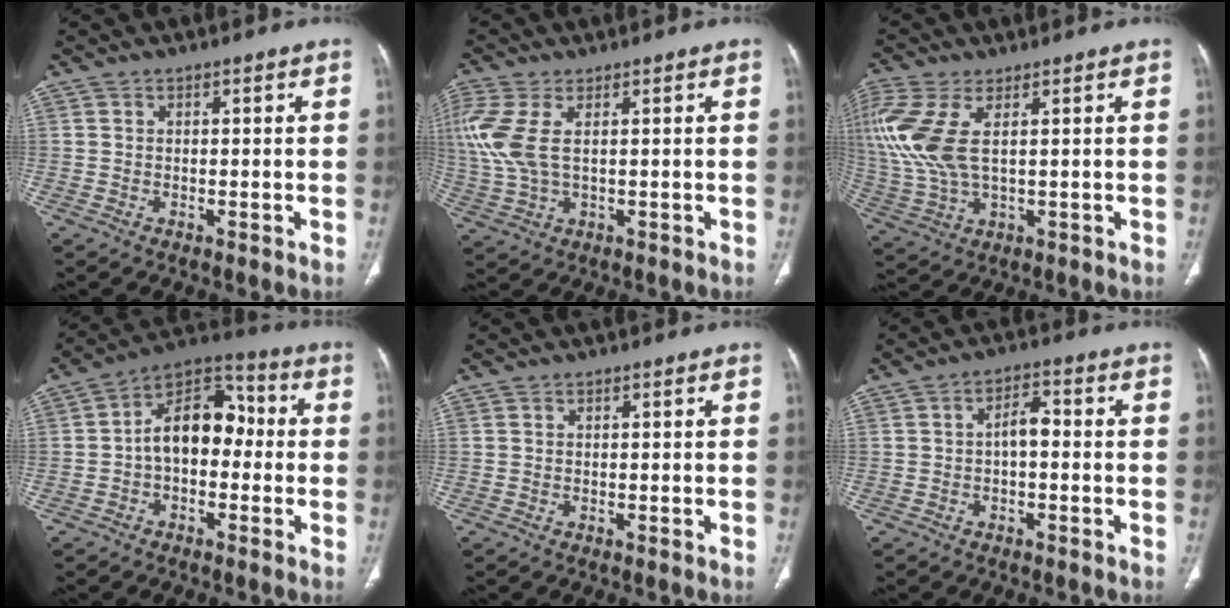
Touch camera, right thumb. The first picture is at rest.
{"total": 10.0, "force": [2.2, 4.9, 8.4], "torque": [-0.232, 0.005, 0.054]}
{"total": 13.0, "force": [3.2, 6.0, 11.1], "torque": [-0.290, -0.002, 0.075]}
{"total": 12.3, "force": [-0.7, 8.1, 9.3], "torque": [-0.118, 0.043, -0.027]}
{"total": 0.0}
{"total": 3.8, "force": [-0.4, 1.9, 3.2], "torque": [-0.046, 0.017, -0.013]}